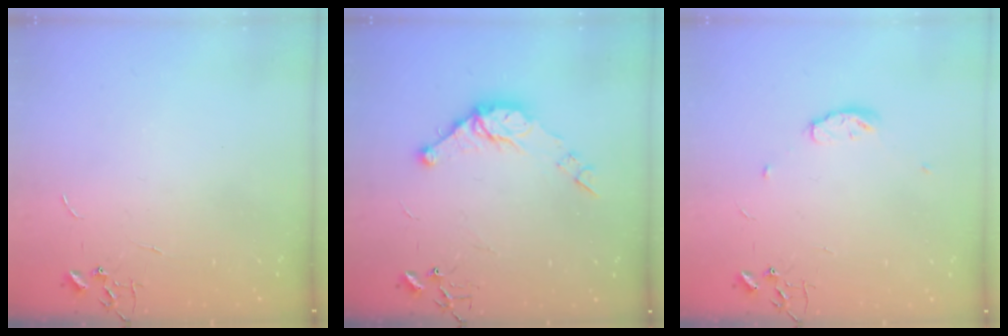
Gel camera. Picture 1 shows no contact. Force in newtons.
{"total": 11.1, "press": 11.0, "slide": 1.0}
{"total": 6.5, "press": 6.5, "slide": 0.8}